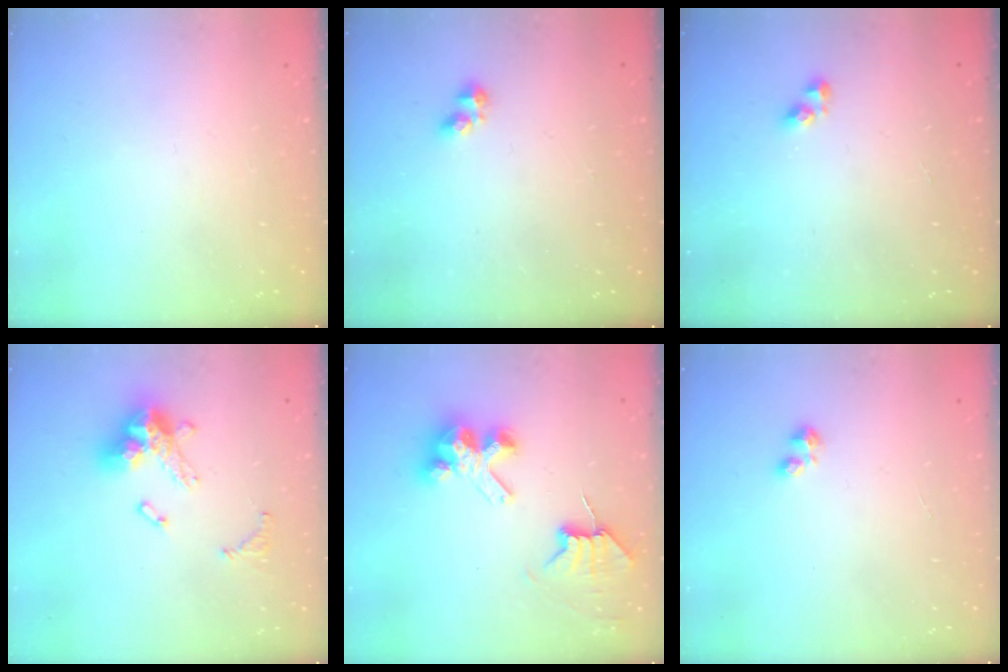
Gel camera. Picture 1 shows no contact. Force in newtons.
{"total": 2.8, "press": 2.7, "slide": 0.5}
{"total": 4.1, "press": 4.1, "slide": 0.5}
{"total": 13.4, "press": 13.4, "slide": 0.9}
{"total": 7.8, "press": 7.7, "slide": 1.0}
{"total": 1.5, "press": 1.5, "slide": 0.3}